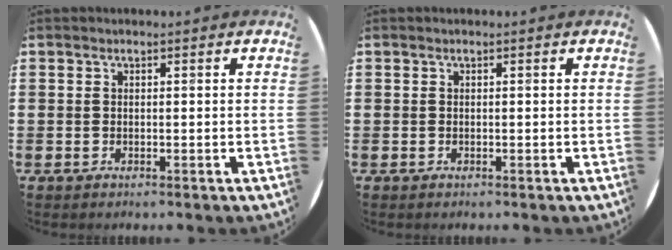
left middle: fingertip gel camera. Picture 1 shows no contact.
{"total": 0.0}